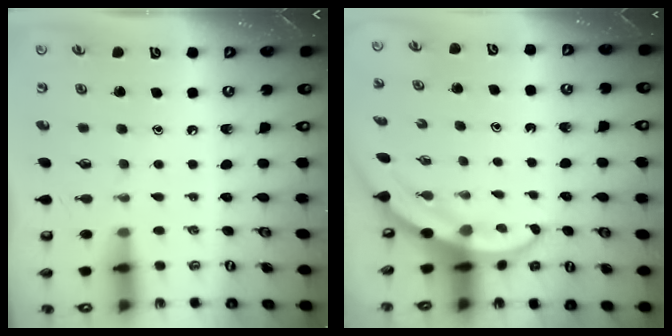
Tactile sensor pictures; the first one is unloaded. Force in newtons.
{"total": 3.3, "press": 3.3, "slide": 0.1}